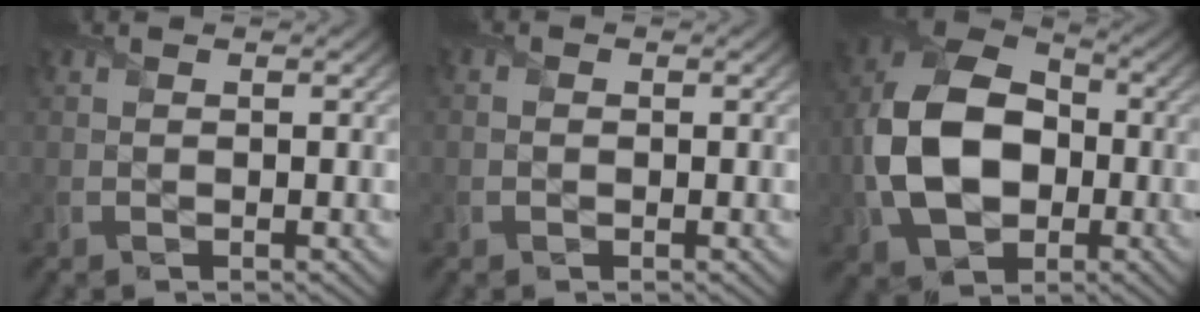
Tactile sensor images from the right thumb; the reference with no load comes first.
{"total": 0.7, "force": [-0.2, 0.6, 0.4], "torque": [-0.008, -0.003, -0.003]}
{"total": 14.6, "force": [-1.9, 10.2, 10.4], "torque": [-0.238, -0.008, -0.041]}